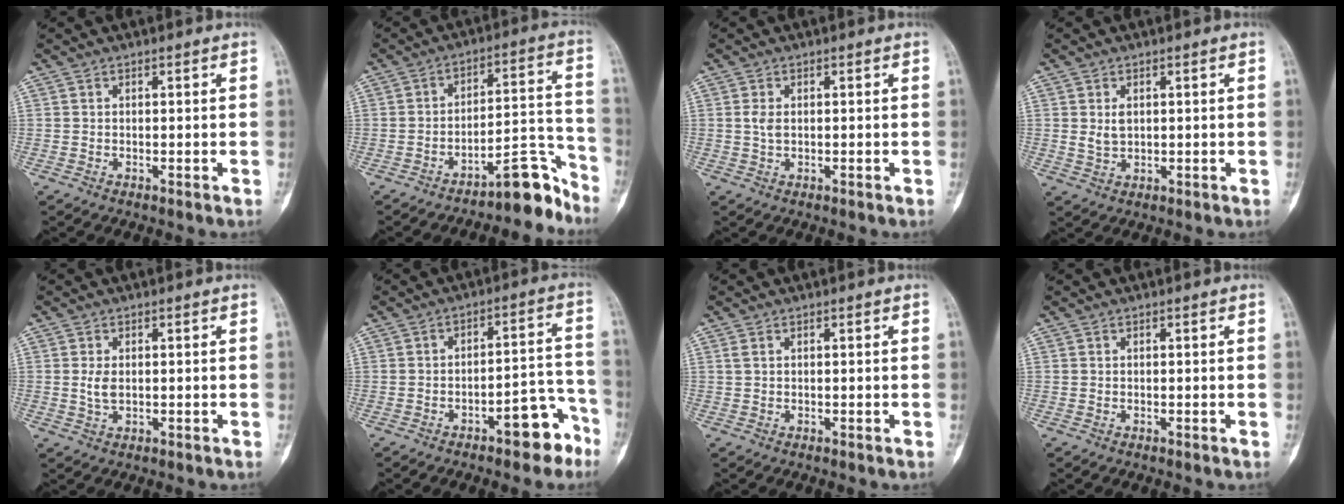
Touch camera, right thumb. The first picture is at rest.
{"total": 10.0, "force": [-8.5, 2.6, 4.6], "torque": [-0.021, 0.116, -0.134]}
{"total": 1.7, "force": [0.1, 1.0, 1.4], "torque": [-0.028, -0.001, 0.002]}
{"total": 2.8, "force": [0.7, 1.9, 2.0], "torque": [-0.030, -0.006, 0.016]}
{"total": 2.5, "force": [0.2, 1.4, 2.1], "torque": [-0.044, -0.003, 0.004]}
{"total": 9.2, "force": [-5.7, 3.7, 6.2], "torque": [-0.058, 0.064, -0.075]}
{"total": 0.7, "force": [0.3, 0.3, 0.6], "torque": [-0.016, 0.008, 0.009]}
{"total": 0.0}